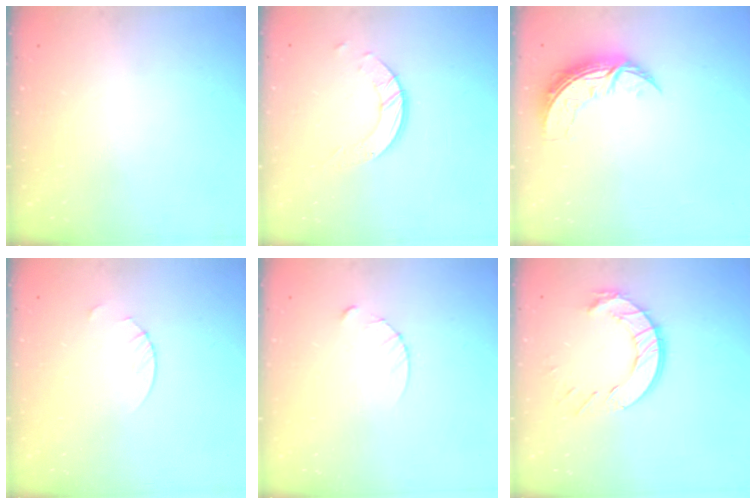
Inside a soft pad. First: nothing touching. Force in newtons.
{"total": 5.9, "press": 5.9, "slide": 0.5}
{"total": 7.1, "press": 7.0, "slide": 0.4}
{"total": 1.9, "press": 1.9, "slide": 0.2}
{"total": 3.3, "press": 3.3, "slide": 0.4}
{"total": 11.0, "press": 10.9, "slide": 1.1}